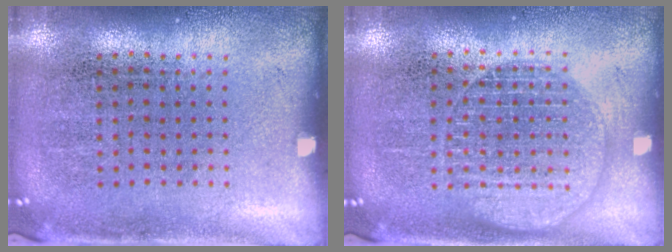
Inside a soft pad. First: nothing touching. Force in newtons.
{"total": 1.4, "press": 1.4, "slide": 0.1}